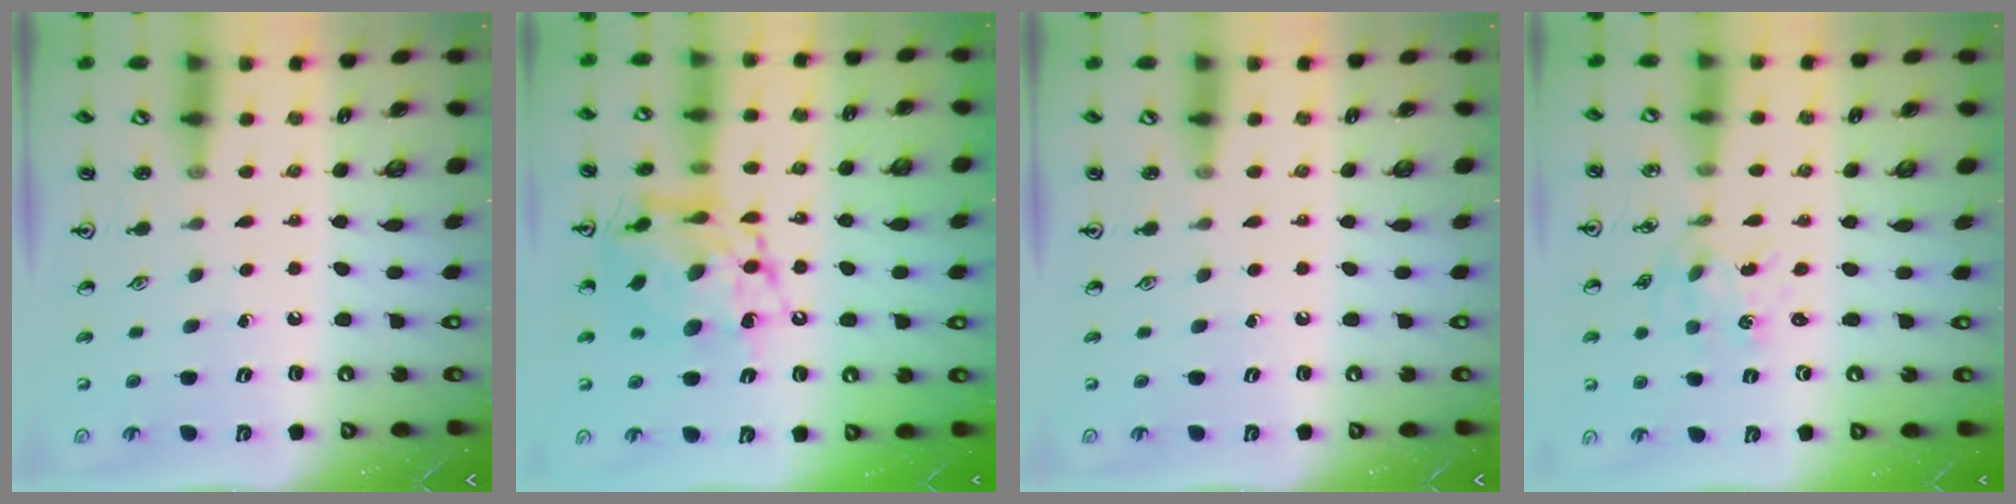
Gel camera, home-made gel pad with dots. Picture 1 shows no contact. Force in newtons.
{"total": 15.9, "press": 15.8, "slide": 1.2}
{"total": 0.0}
{"total": 0.9, "press": 0.8, "slide": 0.2}